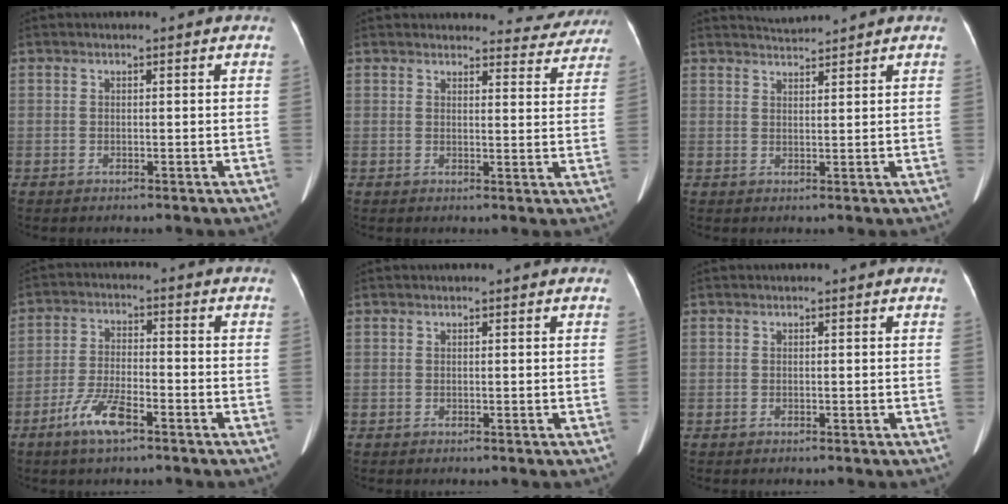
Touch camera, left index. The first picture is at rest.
{"total": 7.4, "force": [7.2, 2.0, 0.0], "torque": [0.026, -0.016, 0.059]}
{"total": 2.7, "force": [2.6, -0.5, -0.2], "torque": [0.001, 0.009, 0.052]}
{"total": 6.8, "force": [-4.2, 1.6, 5.1], "torque": [-0.108, -0.003, -0.079]}
{"total": 0.0}
{"total": 0.0}